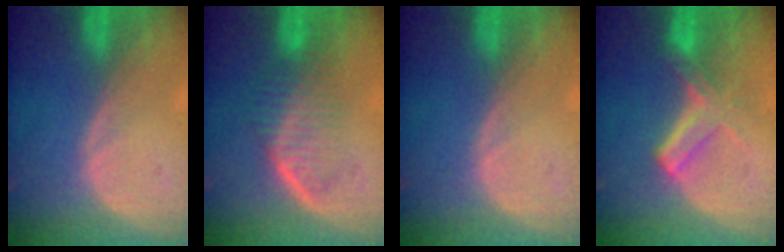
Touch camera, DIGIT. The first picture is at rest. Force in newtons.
{"total": 6.7, "press": 5.8, "slide": 3.3}
{"total": 0.0}
{"total": 5.8, "press": 5.4, "slide": 2.1}